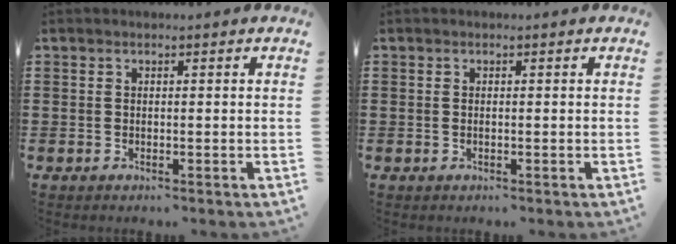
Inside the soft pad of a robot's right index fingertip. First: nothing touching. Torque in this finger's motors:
{"motor_torque": [1.00, 1.14, -0.01, -0.02]}